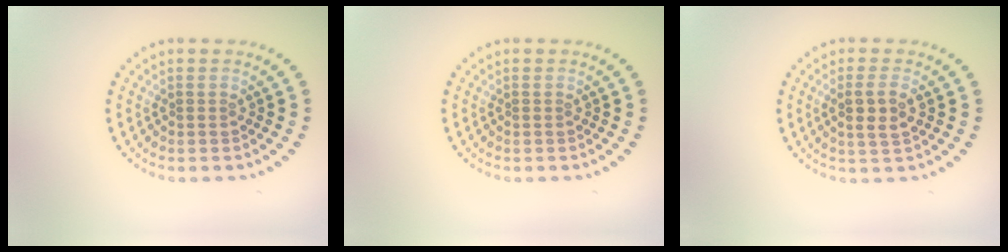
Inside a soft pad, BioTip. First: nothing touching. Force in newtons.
{"total": 0.0}
{"total": 2.4, "press": 2.2, "slide": 0.7}